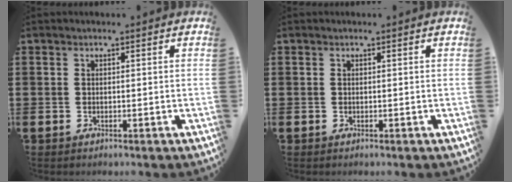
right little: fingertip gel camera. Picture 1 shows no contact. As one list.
[{"total": 0.0}]